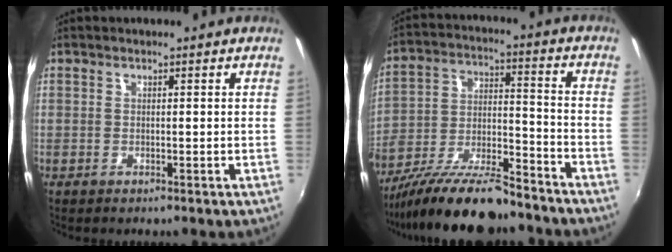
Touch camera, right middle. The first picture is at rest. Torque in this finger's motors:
{"motor_torque": [1.09, -1.05, 0.82, 0.21]}